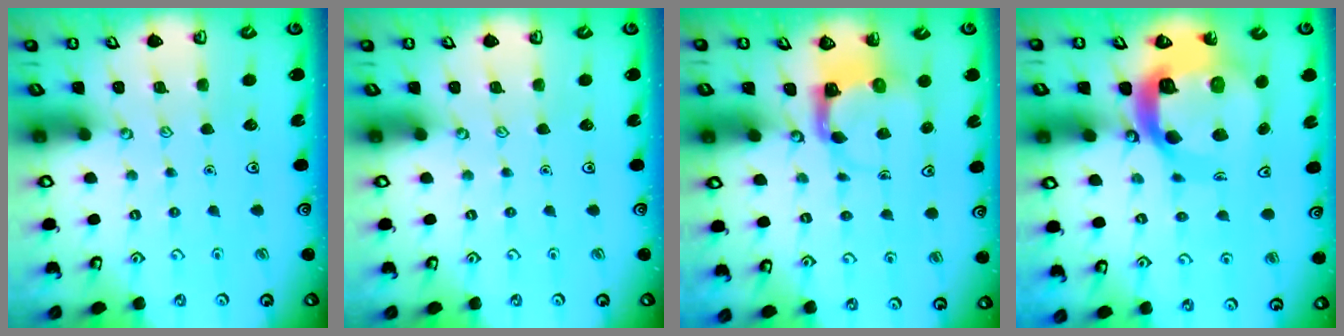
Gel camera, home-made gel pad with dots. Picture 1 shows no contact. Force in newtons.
{"total": 0.0}
{"total": 4.0, "press": 3.9, "slide": 0.6}
{"total": 16.4, "press": 16.3, "slide": 1.8}